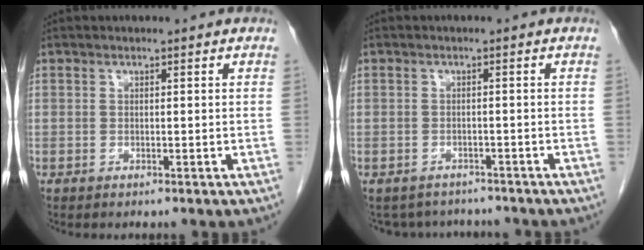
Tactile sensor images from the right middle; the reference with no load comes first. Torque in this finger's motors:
{"motor_torque": [-0.28, -0.28, -0.11, -0.02]}